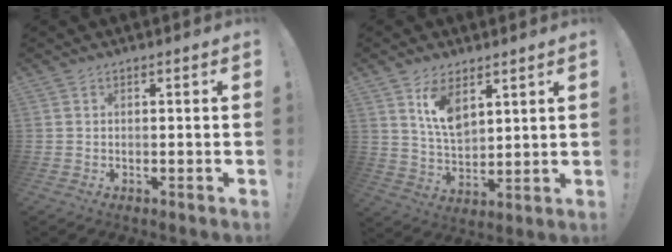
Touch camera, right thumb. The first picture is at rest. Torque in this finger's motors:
{"motor_torque": [2.49, 2.52, 0.65, -0.67, 0.32]}